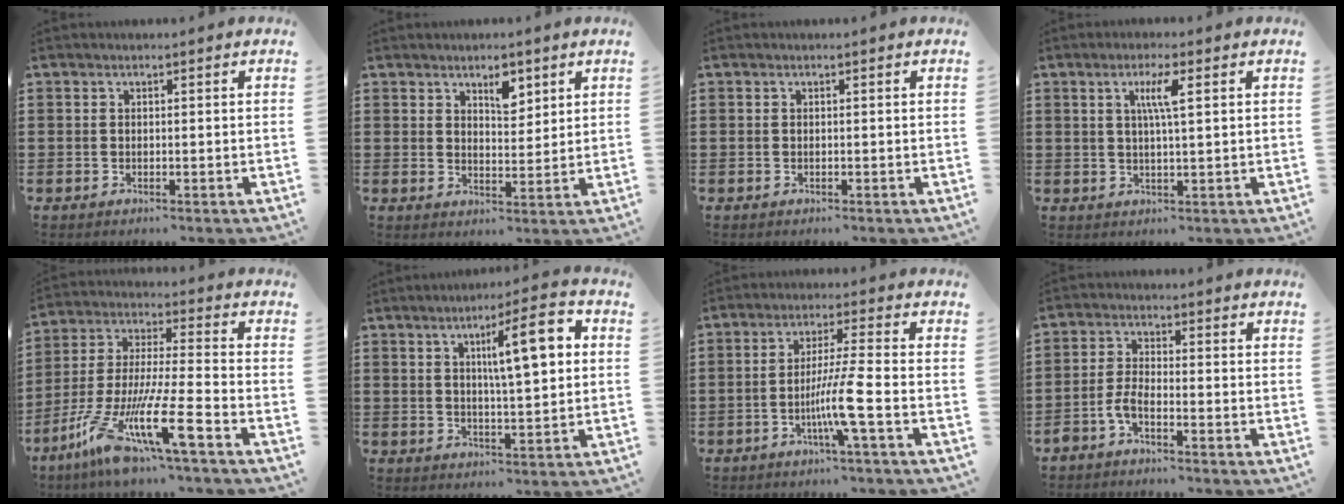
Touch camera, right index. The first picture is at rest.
{"total": 4.2, "force": [2.8, 2.1, 2.5], "torque": [-0.032, -0.004, 0.044]}
{"total": 0.0}
{"total": 4.2, "force": [1.4, 0.4, 3.9], "torque": [-0.082, 0.005, 0.019]}
{"total": 15.7, "force": [-9.2, 1.8, 12.6], "torque": [-0.260, -0.010, -0.165]}
{"total": 9.6, "force": [2.6, 2.0, 9.0], "torque": [-0.153, -0.001, 0.036]}
{"total": 7.3, "force": [-2.9, -0.7, 6.7], "torque": [-0.125, -0.014, -0.056]}
{"total": 3.3, "force": [-2.4, 0.7, 2.2], "torque": [-0.063, -0.002, -0.052]}